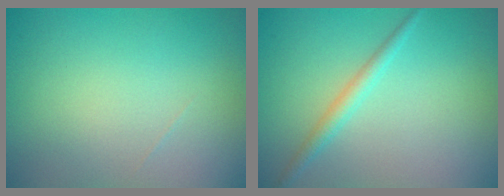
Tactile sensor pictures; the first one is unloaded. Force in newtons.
{"total": 1.6, "press": 1.6, "slide": 0.1}